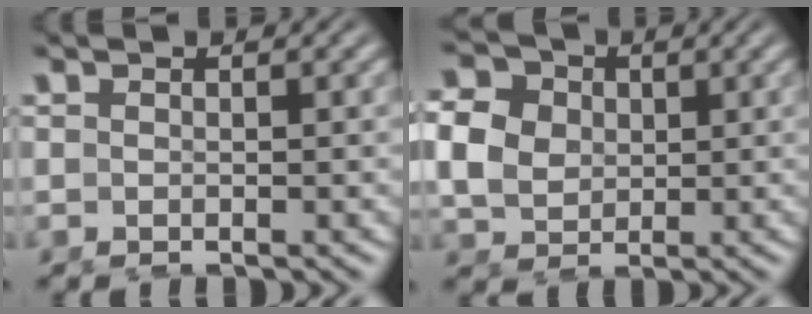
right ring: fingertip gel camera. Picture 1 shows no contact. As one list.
[{"total": 7.5, "force": [1.7, 6.5, 3.4], "torque": [-0.081, -0.008, 0.031]}]